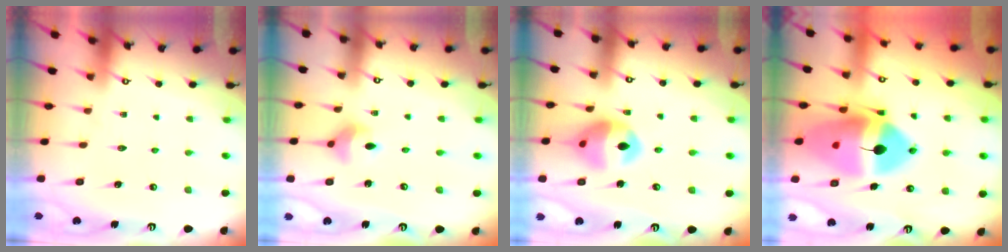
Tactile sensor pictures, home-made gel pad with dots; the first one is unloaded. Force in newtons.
{"total": 5.3, "press": 5.2, "slide": 0.8}
{"total": 13.5, "press": 13.4, "slide": 1.7}
{"total": 19.6, "press": 19.5, "slide": 2.7}